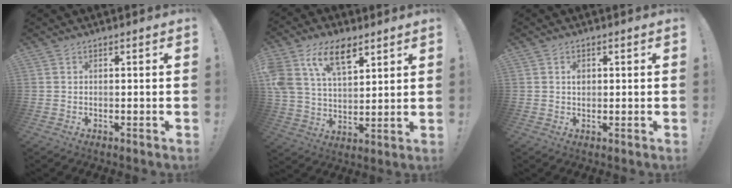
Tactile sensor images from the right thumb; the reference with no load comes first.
{"total": 14.5, "force": [8.3, 8.2, 8.6], "torque": [-0.157, -0.037, 0.153]}
{"total": 1.8, "force": [0.3, 1.4, 1.0], "torque": [-0.005, -0.001, 0.001]}